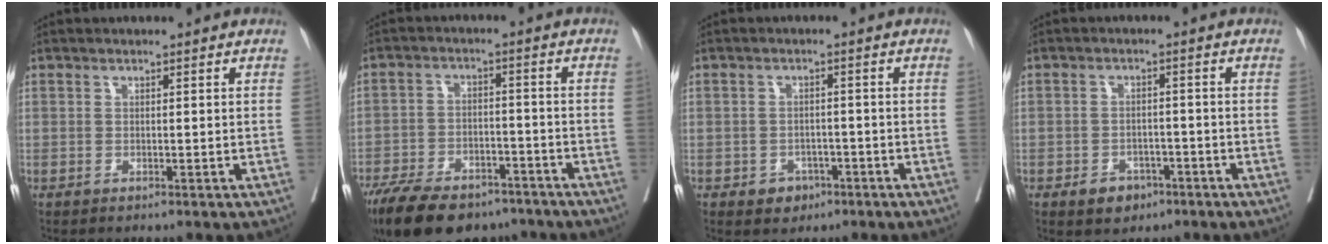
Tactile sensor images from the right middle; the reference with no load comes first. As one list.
[{"total": 17.0, "force": [-13.0, 7.3, 8.2], "torque": [-0.169, -0.009, -0.200]}, {"total": 3.2, "force": [-1.8, 2.5, 1.0], "torque": [-0.005, 0.009, -0.021]}, {"total": 4.0, "force": [-2.4, 2.7, 1.6], "torque": [-0.017, 0.007, -0.029]}]